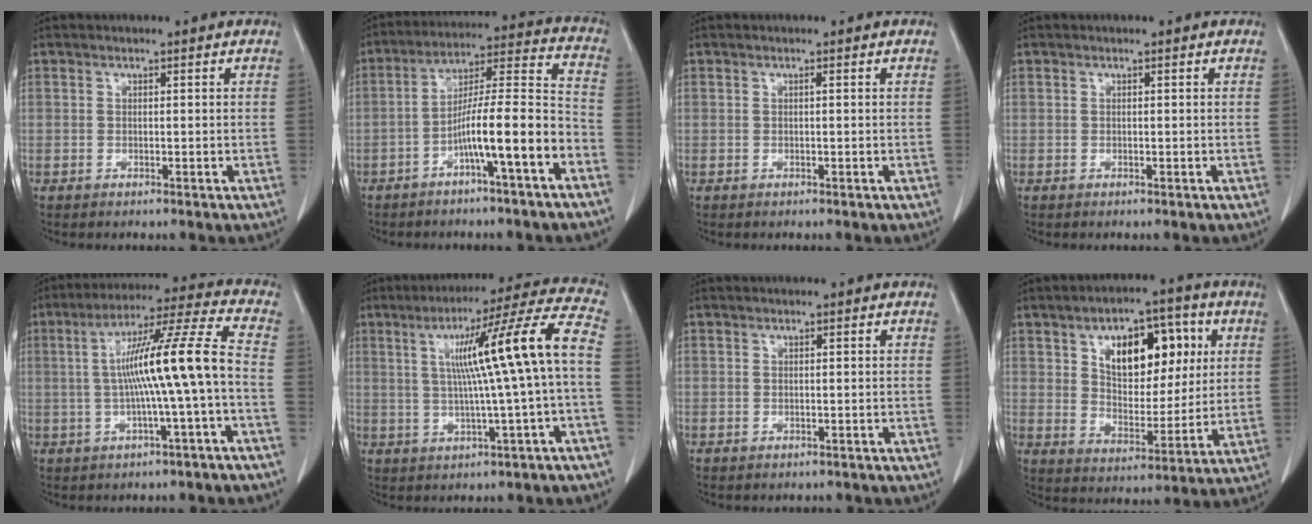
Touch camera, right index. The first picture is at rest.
{"total": 12.5, "force": [-5.6, 0.2, 11.2], "torque": [-0.186, 0.023, -0.092]}
{"total": 0.0}
{"total": 0.0}
{"total": 12.6, "force": [-1.1, -1.0, 12.5], "torque": [-0.212, 0.022, -0.019]}
{"total": 14.7, "force": [0.5, -1.3, 14.6], "torque": [-0.213, 0.023, 0.009]}
{"total": 1.2, "force": [-0.8, 0.9, 0.0], "torque": [-0.004, 0.004, -0.009]}
{"total": 13.1, "force": [4.6, 6.9, 10.1], "torque": [-0.152, 0.022, 0.078]}